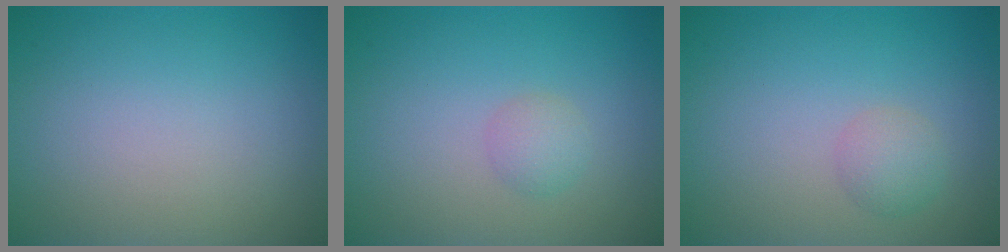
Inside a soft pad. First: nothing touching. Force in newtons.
{"total": 1.4, "press": 1.4, "slide": 0.1}
{"total": 1.7, "press": 1.7, "slide": 0.1}